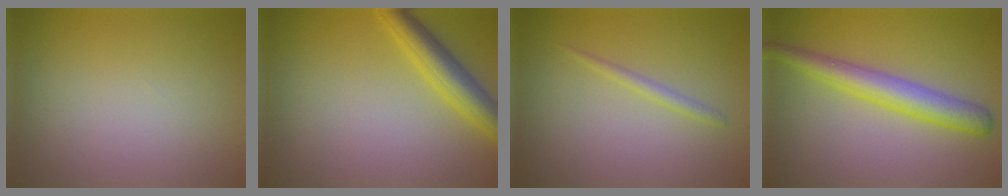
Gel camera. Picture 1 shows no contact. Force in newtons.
{"total": 3.9, "press": 3.9, "slide": 0.1}
{"total": 1.0, "press": 1.0, "slide": 0.1}
{"total": 4.2, "press": 4.2, "slide": 0.1}